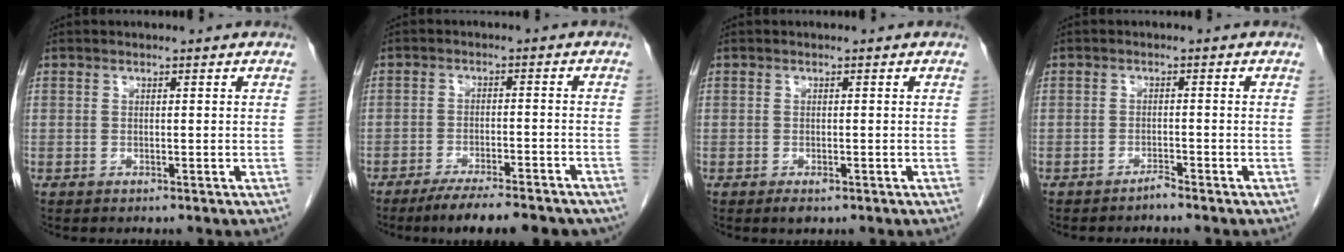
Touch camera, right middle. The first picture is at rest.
{"total": 12.5, "force": [-10.5, 2.3, 6.5], "torque": [-0.085, -0.007, -0.145]}
{"total": 1.4, "force": [-0.8, 0.6, 1.0], "torque": [-0.014, -0.001, -0.007]}
{"total": 1.2, "force": [-1.2, -0.1, 0.3], "torque": [-0.003, 0.001, -0.020]}